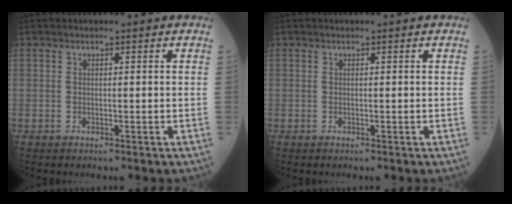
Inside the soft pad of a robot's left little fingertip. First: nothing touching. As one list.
[{"total": 0.0}]